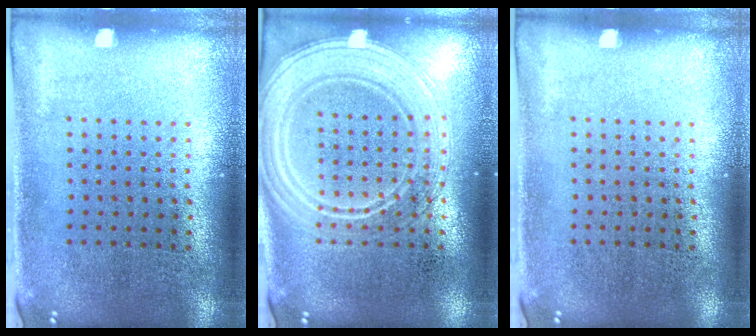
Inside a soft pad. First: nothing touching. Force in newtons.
{"total": 3.7, "press": 3.7, "slide": 0.5}
{"total": 0.0}